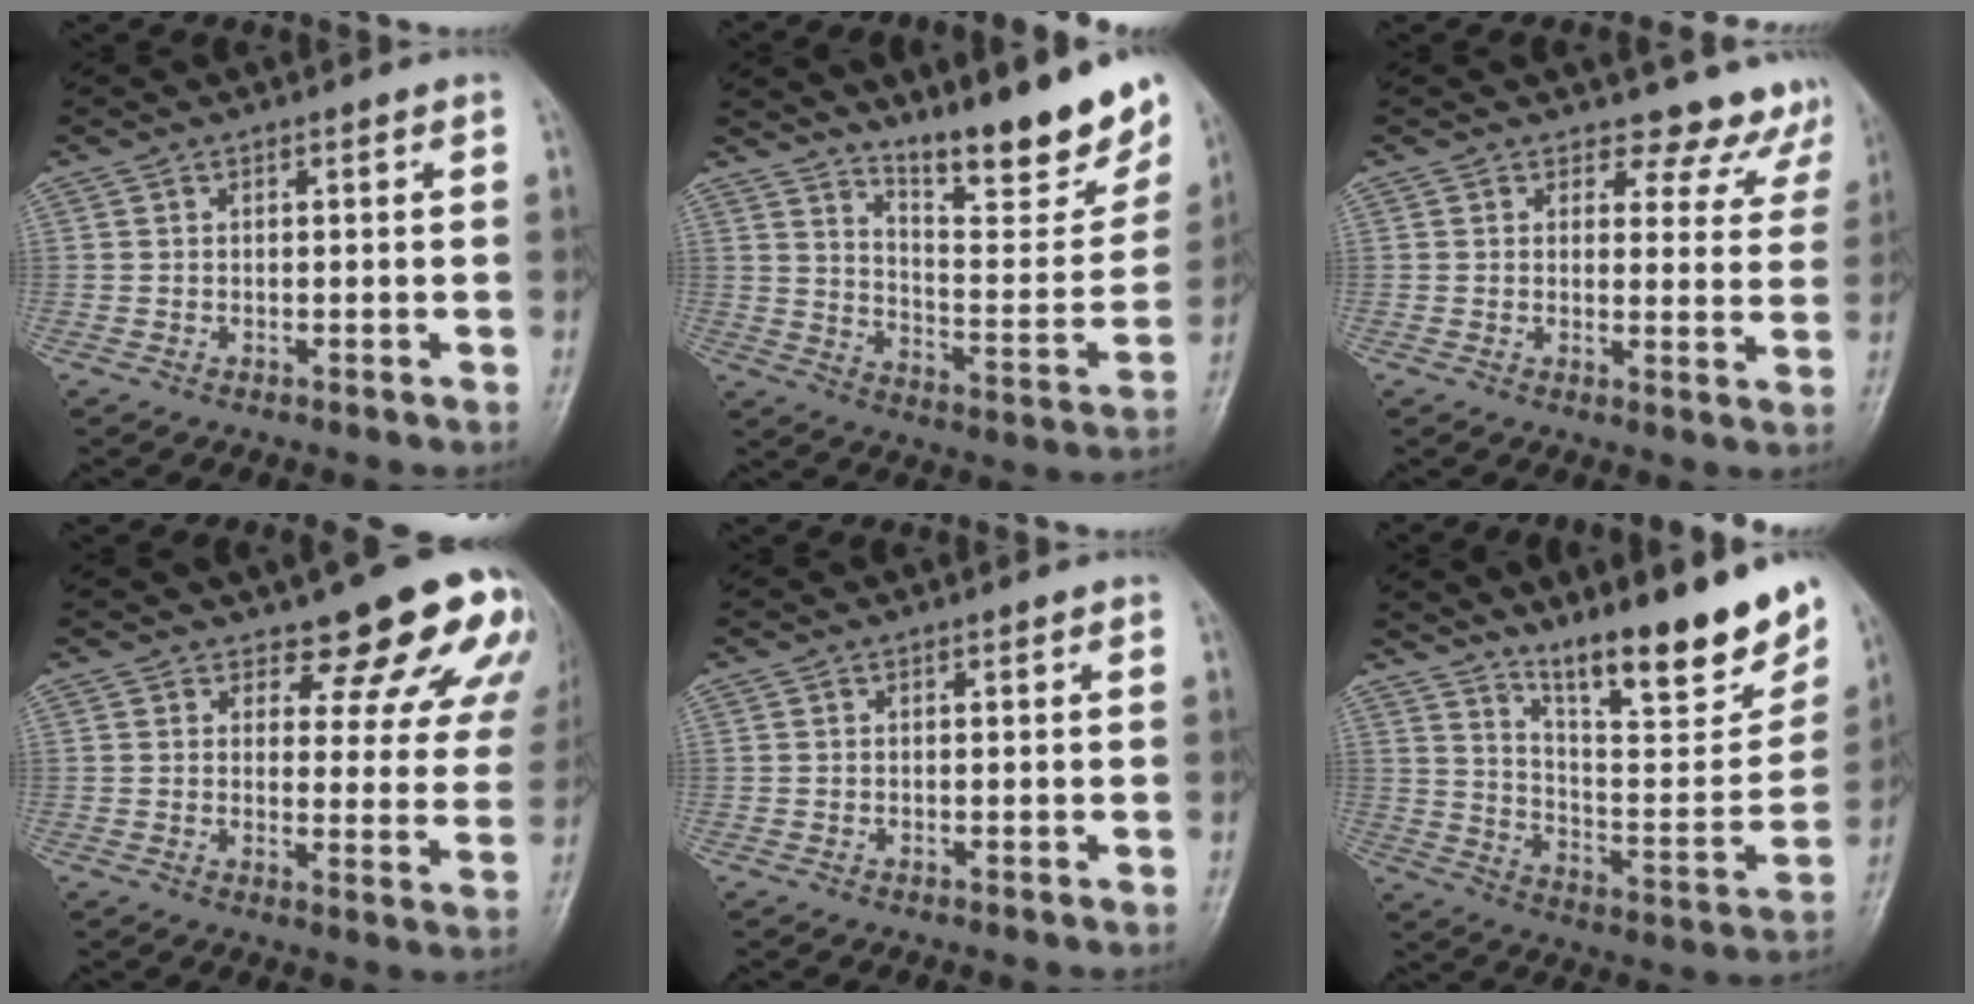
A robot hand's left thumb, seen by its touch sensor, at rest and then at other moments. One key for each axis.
{"total": 19.5, "fx": 15.0, "fy": 4.1, "fz": 11.8, "tx": -0.135, "ty": -0.111, "tz": 0.229}
{"total": 8.7, "fx": 7.8, "fy": 3.7, "fz": -0.2, "tx": 0.053, "ty": -0.052, "tz": 0.064}
{"total": 13.3, "fx": 10.7, "fy": 5.1, "fz": 6.1, "tx": -0.021, "ty": -0.073, "tz": 0.109}
{"total": 0.0}
{"total": 22.1, "fx": 15.5, "fy": 4.5, "fz": 15.0, "tx": -0.189, "ty": -0.091, "tz": 0.253}